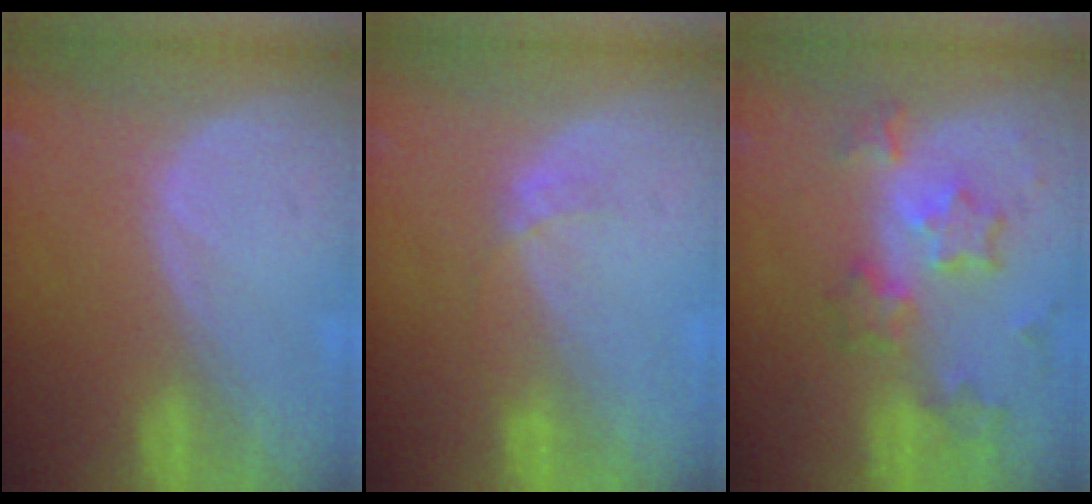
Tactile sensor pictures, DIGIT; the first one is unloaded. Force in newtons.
{"total": 1.3, "press": 1.3, "slide": 0.1}
{"total": 8.5, "press": 7.4, "slide": 4.1}